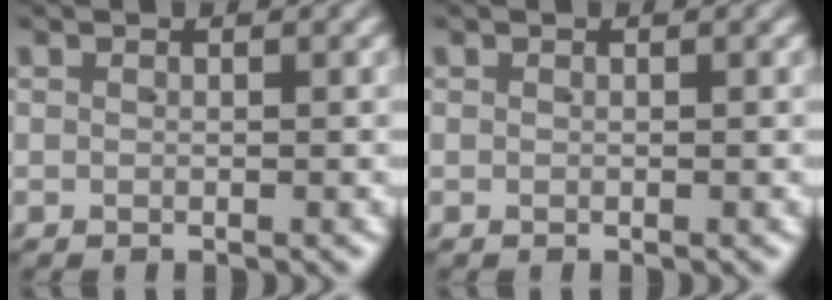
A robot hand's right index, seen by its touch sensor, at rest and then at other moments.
{"total": 0.0}